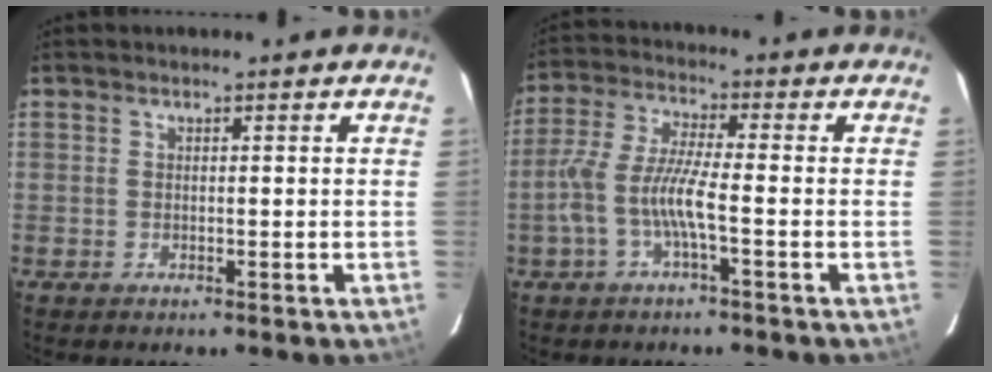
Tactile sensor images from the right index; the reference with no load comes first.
{"total": 8.0, "force": [-2.7, 0.8, 7.5], "torque": [-0.169, 0.004, -0.051]}